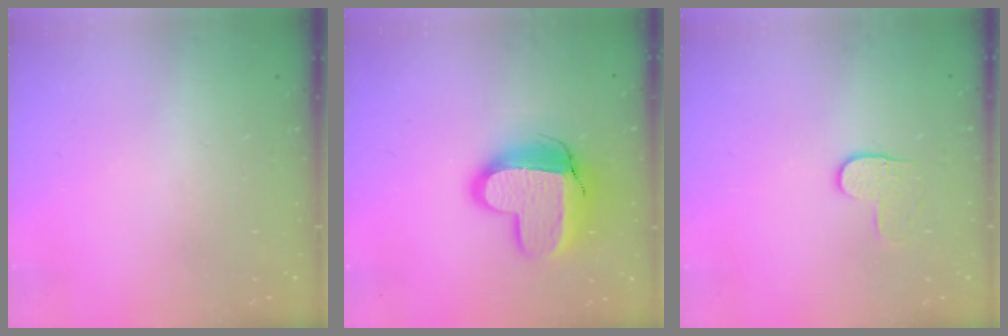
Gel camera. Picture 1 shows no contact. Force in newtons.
{"total": 14.1, "press": 14.1, "slide": 1.1}
{"total": 3.8, "press": 3.8, "slide": 0.4}